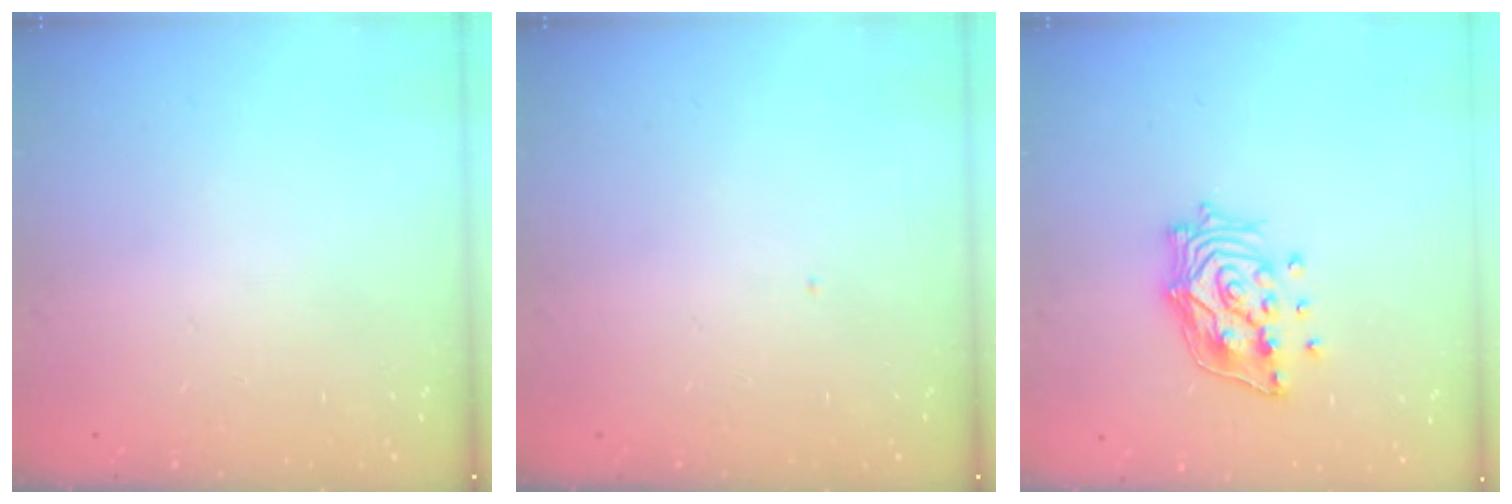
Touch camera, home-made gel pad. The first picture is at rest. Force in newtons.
{"total": 0.0}
{"total": 14.8, "press": 14.6, "slide": 2.2}